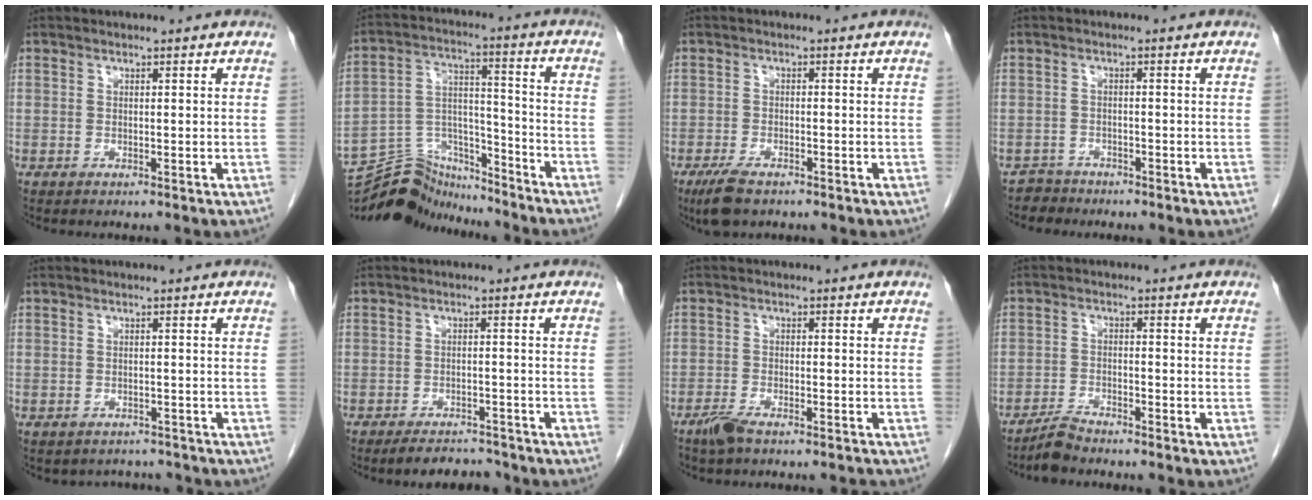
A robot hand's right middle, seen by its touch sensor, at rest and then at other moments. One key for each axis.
{"total": 12.9, "fx": -12.6, "fy": 2.6, "fz": 0.7, "tx": -0.020, "ty": 0.047, "tz": -0.220}
{"total": 4.8, "fx": -3.5, "fy": 1.5, "fz": 2.9, "tx": -0.064, "ty": -0.009, "tz": -0.060}
{"total": 2.3, "fx": -1.9, "fy": 0.9, "fz": -0.9, "tx": 0.013, "ty": 0.001, "tz": -0.035}
{"total": 3.3, "fx": -2.9, "fy": 1.4, "fz": -0.4, "tx": 0.005, "ty": 0.010, "tz": -0.040}
{"total": 4.8, "fx": -4.5, "fy": 1.4, "fz": 1.0, "tx": -0.009, "ty": -0.005, "tz": -0.069}
{"total": 4.4, "fx": -3.8, "fy": 0.5, "fz": 2.1, "tx": -0.035, "ty": -0.008, "tz": -0.068}
{"total": 3.2, "fx": -3.1, "fy": 0.1, "fz": 0.9, "tx": -0.020, "ty": -0.011, "tz": -0.061}